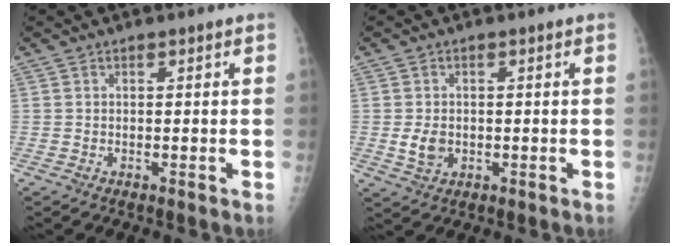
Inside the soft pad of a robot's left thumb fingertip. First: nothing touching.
{"total": 3.8, "force": [-0.3, 2.9, 2.5], "torque": [-0.038, -0.003, 0.000]}